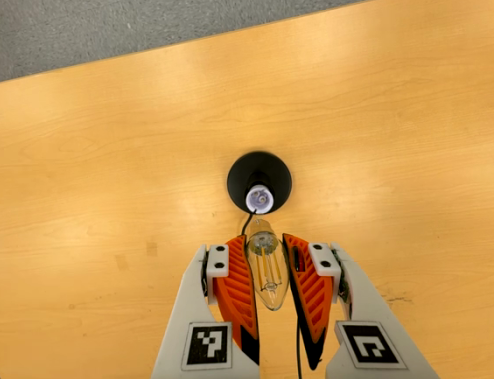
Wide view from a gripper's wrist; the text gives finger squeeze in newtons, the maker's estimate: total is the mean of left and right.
{"total": 21.6, "left": 23.9, "right": 19.4}